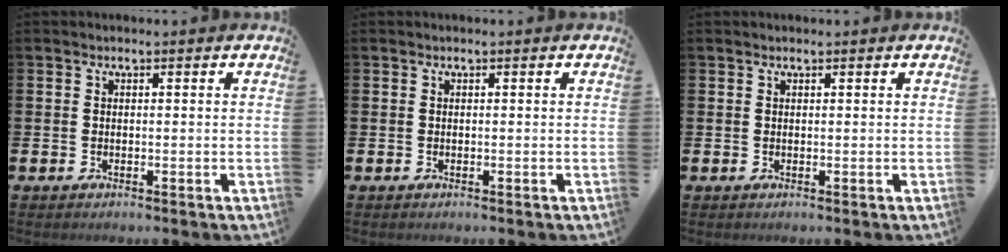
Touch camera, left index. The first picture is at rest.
{"total": 0.0}
{"total": 0.0}